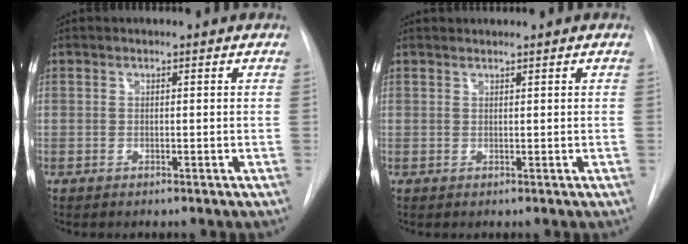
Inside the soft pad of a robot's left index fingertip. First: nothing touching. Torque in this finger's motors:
{"motor_torque": [-0.56, -0.39, -0.62, -0.04]}